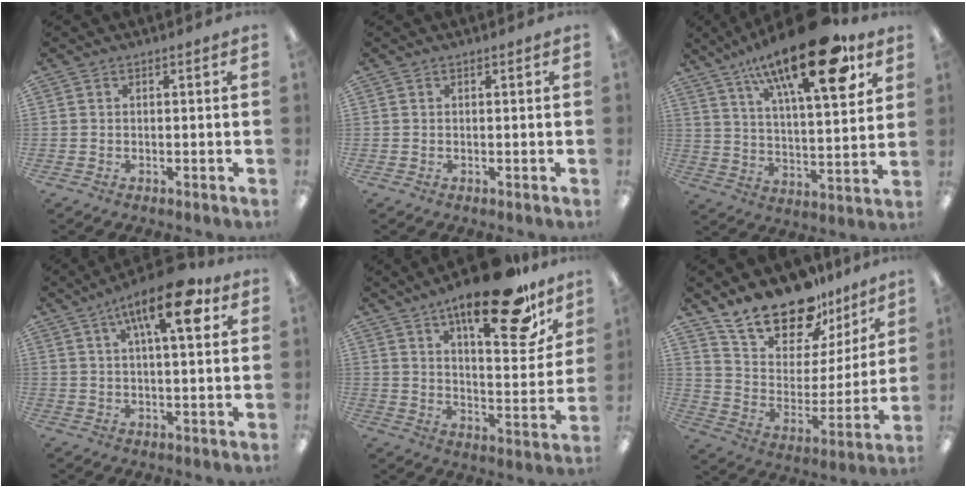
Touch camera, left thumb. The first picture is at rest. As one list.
[{"total": 0.0}, {"total": 22.9, "force": [14.3, 7.0, 16.5], "torque": [-0.256, -0.074, 0.227]}, {"total": 14.5, "force": [6.9, 5.0, 11.7], "torque": [-0.176, -0.020, 0.108]}, {"total": 22.4, "force": [15.4, 6.8, 14.8], "torque": [-0.213, -0.094, 0.244]}, {"total": 19.5, "force": [16.2, 8.3, 7.0], "torque": [-0.130, -0.119, 0.291]}]